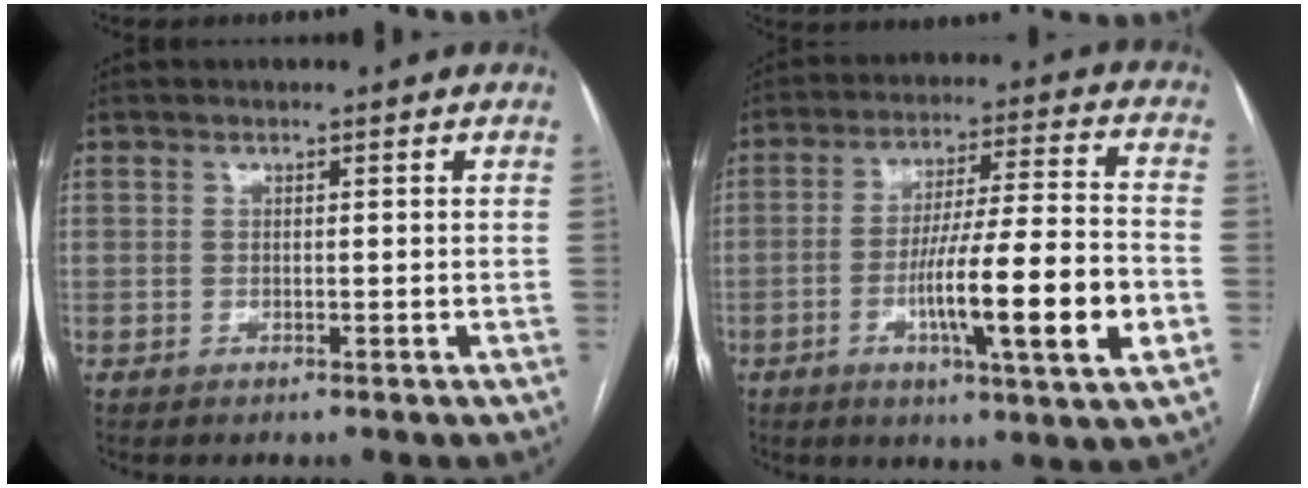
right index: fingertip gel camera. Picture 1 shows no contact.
{"total": 16.1, "force": [-4.5, 0.4, 15.5], "torque": [-0.256, -0.005, -0.072]}